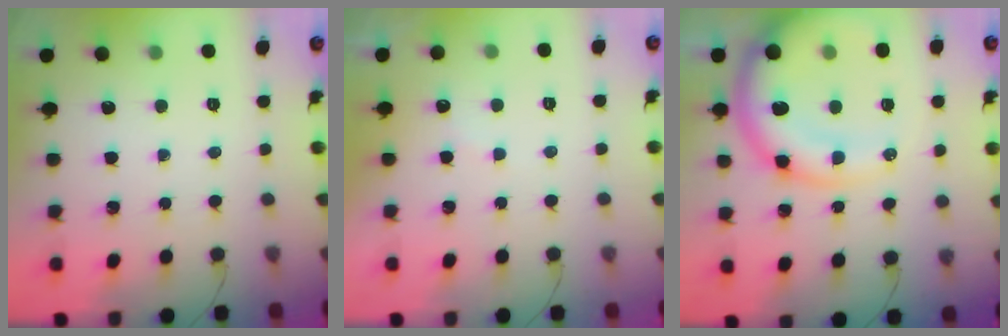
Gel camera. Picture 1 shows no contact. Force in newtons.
{"total": 5.2, "press": 5.1, "slide": 0.8}
{"total": 17.3, "press": 16.9, "slide": 3.9}